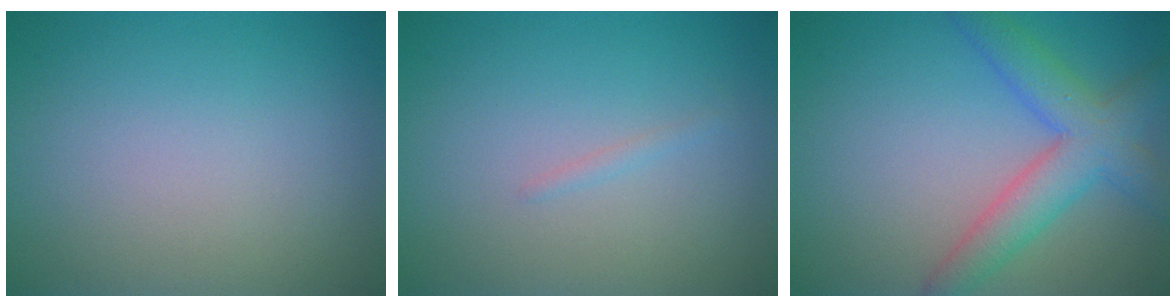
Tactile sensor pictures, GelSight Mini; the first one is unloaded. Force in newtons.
{"total": 0.6, "press": 0.6, "slide": 0.1}
{"total": 5.4, "press": 5.4, "slide": 0.2}